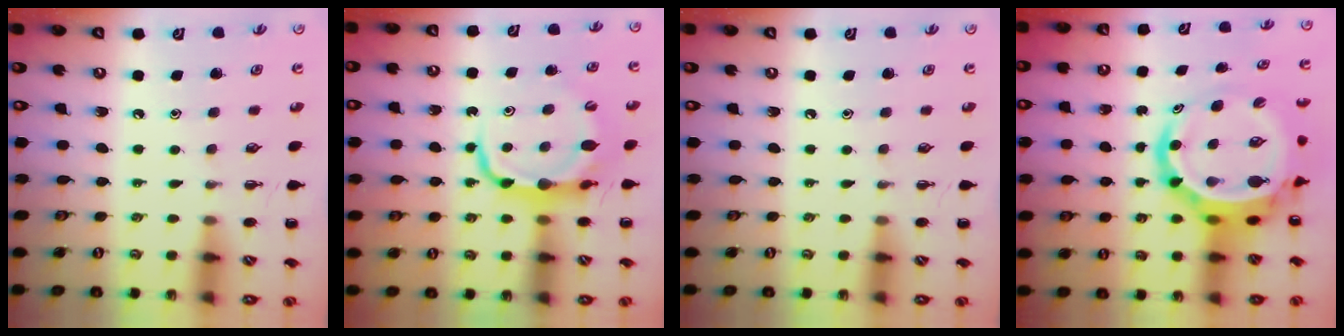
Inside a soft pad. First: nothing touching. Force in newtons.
{"total": 7.8, "press": 7.7, "slide": 1.3}
{"total": 0.0}
{"total": 10.2, "press": 9.7, "slide": 2.9}